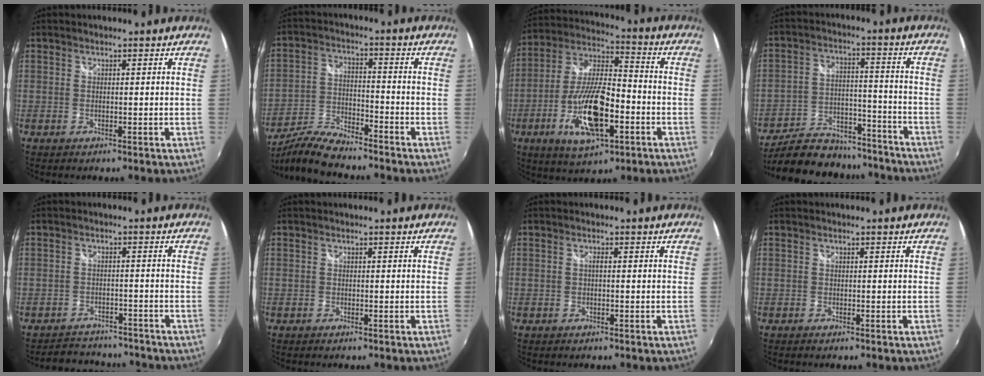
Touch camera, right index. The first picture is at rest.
{"total": 10.2, "force": [-9.1, 1.4, 4.3], "torque": [-0.093, -0.007, -0.174]}
{"total": 17.2, "force": [-6.1, 6.4, 14.8], "torque": [-0.304, -0.011, -0.109]}
{"total": 20.3, "force": [-17.2, 8.2, 7.0], "torque": [-0.152, 0.023, -0.239]}
{"total": 8.4, "force": [-7.4, 3.6, 1.5], "torque": [-0.039, 0.019, -0.097]}
{"total": 0.0}
{"total": 0.8, "force": [-0.2, 0.1, 0.8], "torque": [-0.014, 0.002, -0.004]}
{"total": 0.0}